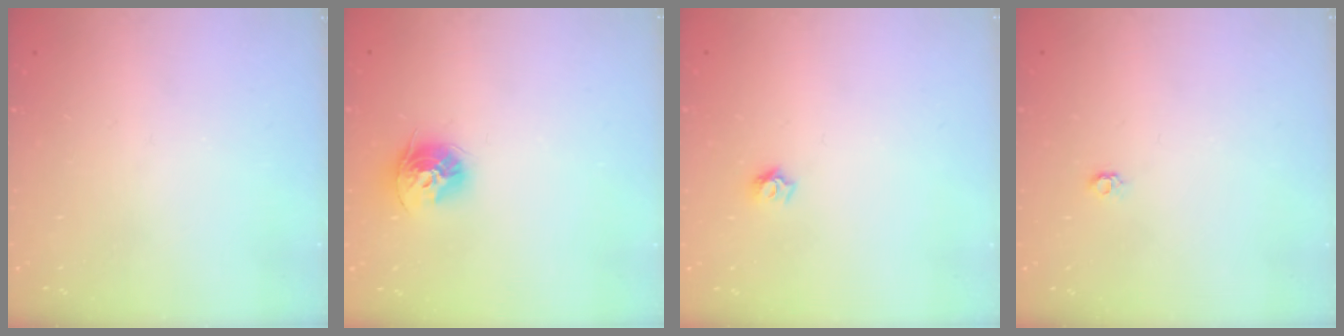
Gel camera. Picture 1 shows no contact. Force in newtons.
{"total": 10.6, "press": 10.6, "slide": 1.0}
{"total": 5.5, "press": 5.5, "slide": 0.5}
{"total": 4.0, "press": 4.0, "slide": 0.4}